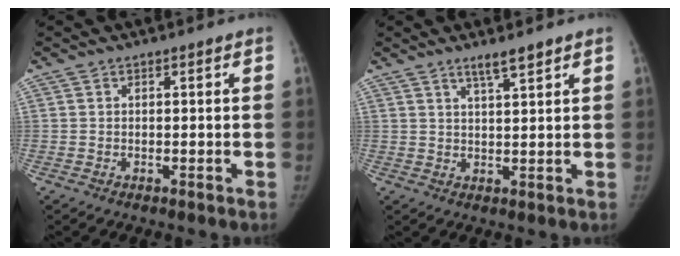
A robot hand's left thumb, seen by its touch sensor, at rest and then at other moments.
{"total": 3.5, "force": [2.6, 0.2, 2.2], "torque": [-0.038, -0.016, 0.048]}